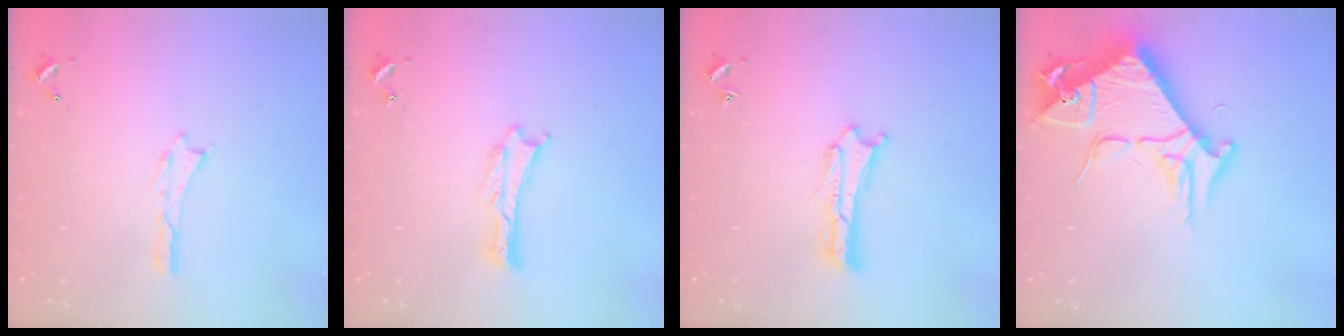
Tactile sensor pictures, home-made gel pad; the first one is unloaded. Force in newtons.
{"total": 0.0}
{"total": 1.2, "press": 1.2, "slide": 0.2}
{"total": 9.8, "press": 9.8, "slide": 1.1}